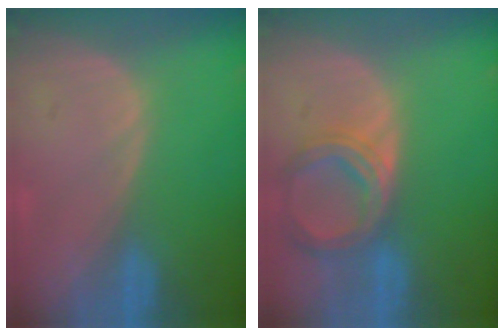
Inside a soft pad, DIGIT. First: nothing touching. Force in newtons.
{"total": 6.8, "press": 6.2, "slide": 2.6}